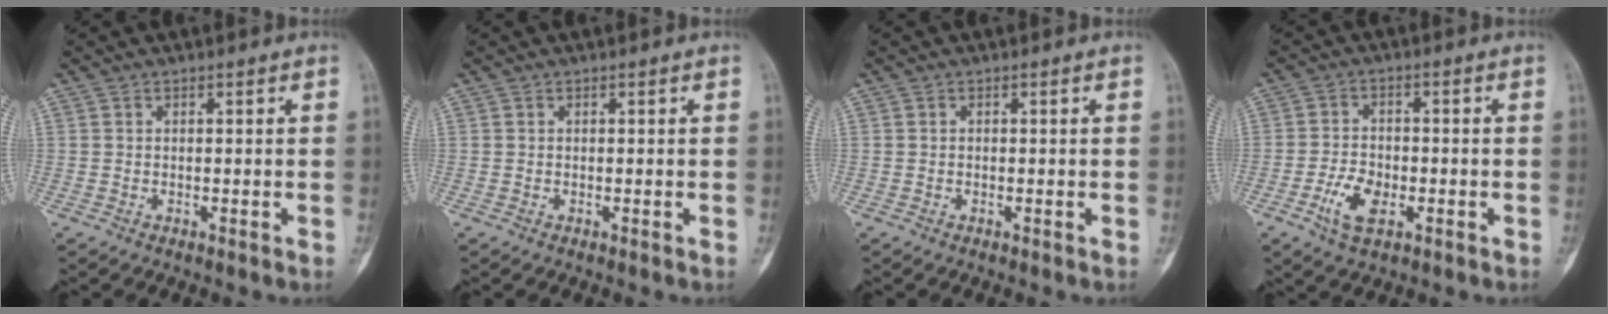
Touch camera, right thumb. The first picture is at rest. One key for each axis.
{"total": 0.0}
{"total": 0.0}
{"total": 6.4, "fx": -2.6, "fy": 3.5, "fz": 4.7, "tx": -0.087, "ty": 0.010, "tz": -0.048}